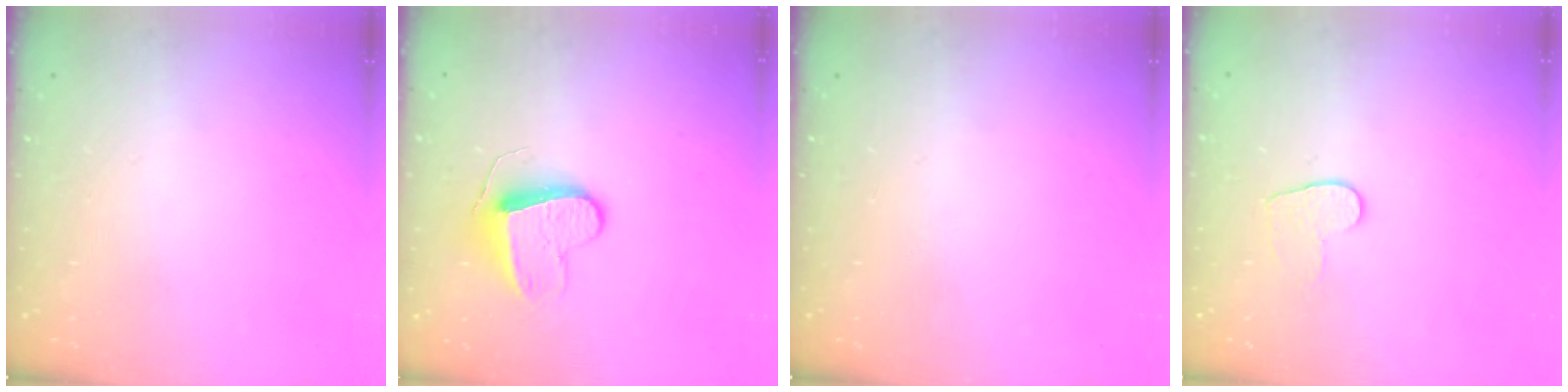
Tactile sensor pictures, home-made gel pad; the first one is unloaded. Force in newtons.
{"total": 9.6, "press": 9.5, "slide": 0.6}
{"total": 0.0}
{"total": 5.3, "press": 5.3, "slide": 0.5}